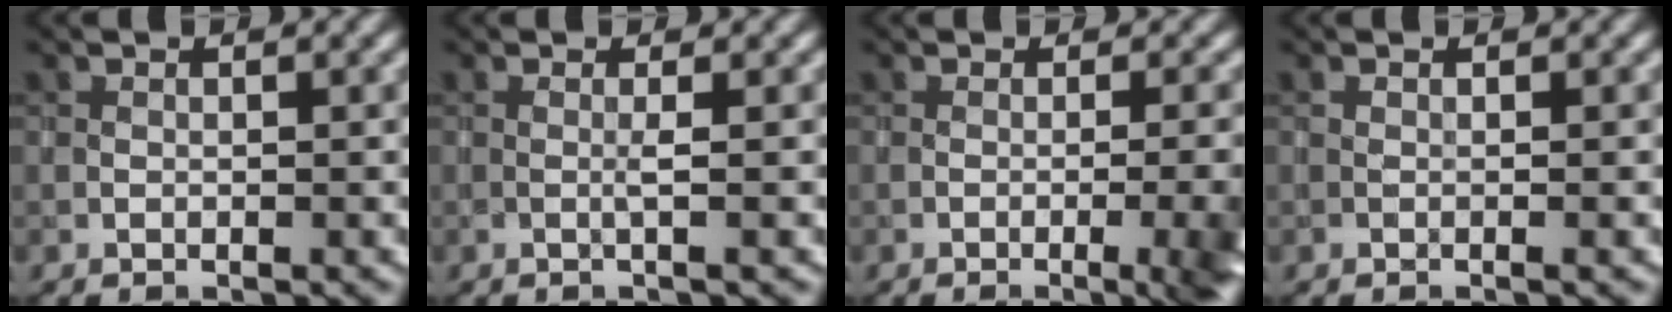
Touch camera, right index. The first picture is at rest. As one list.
[{"total": 1.1, "force": [-0.1, 0.0, 1.1], "torque": [-0.021, -0.003, -0.007]}, {"total": 8.0, "force": [-2.2, 3.3, 7.0], "torque": [-0.050, 0.000, -0.016]}, {"total": 0.0}]